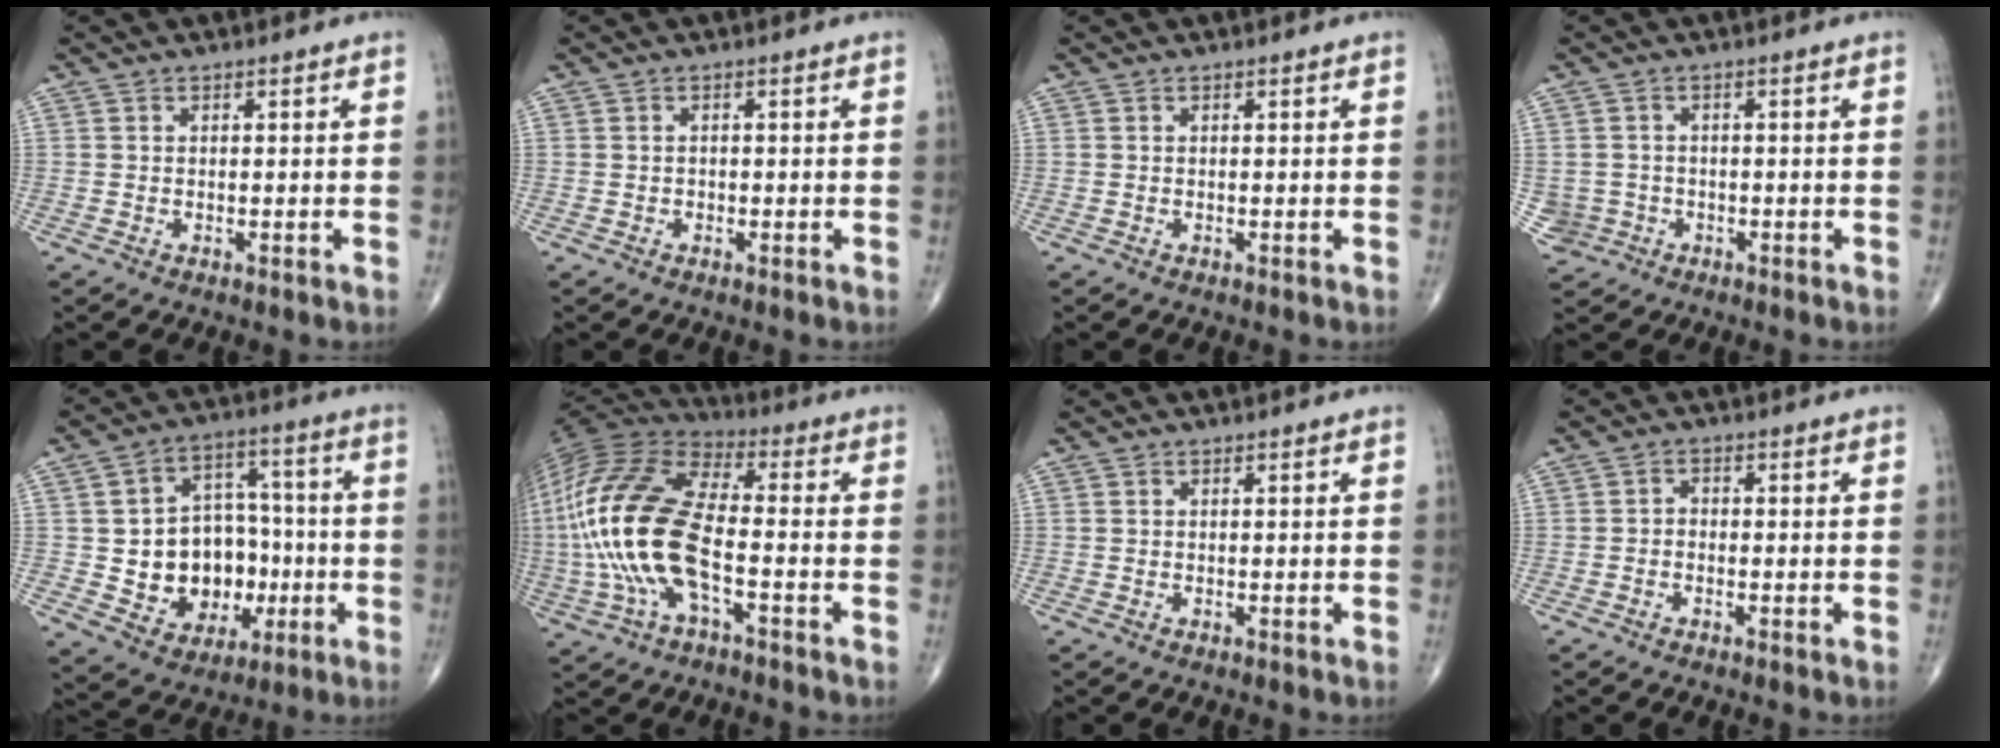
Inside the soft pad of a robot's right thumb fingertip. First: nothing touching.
{"total": 0.7, "force": [-0.1, 0.7, 0.2], "torque": [0.000, 0.003, 0.000]}
{"total": 0.0}
{"total": 3.5, "force": [-0.8, 3.4, 0.1], "torque": [0.011, 0.009, -0.011]}
{"total": 16.4, "force": [-2.0, 12.8, 10.0], "torque": [-0.091, 0.033, -0.012]}
{"total": 21.7, "force": [-3.8, 9.4, 19.2], "torque": [-0.427, 0.022, -0.072]}
{"total": 0.0}
{"total": 1.2, "force": [-0.5, 0.9, 0.7], "torque": [-0.002, 0.007, -0.013]}